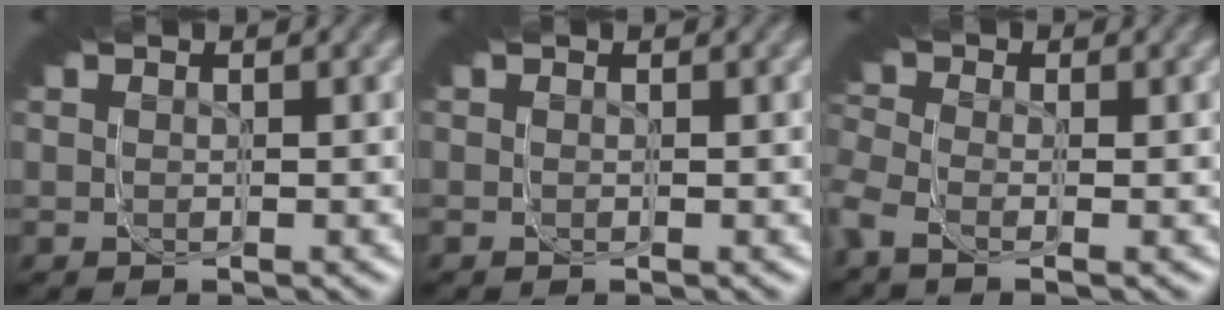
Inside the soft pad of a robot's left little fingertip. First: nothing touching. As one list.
[{"total": 0.0}, {"total": 3.2, "force": [-0.6, 2.3, 2.2], "torque": [-0.013, 0.004, -0.016]}]